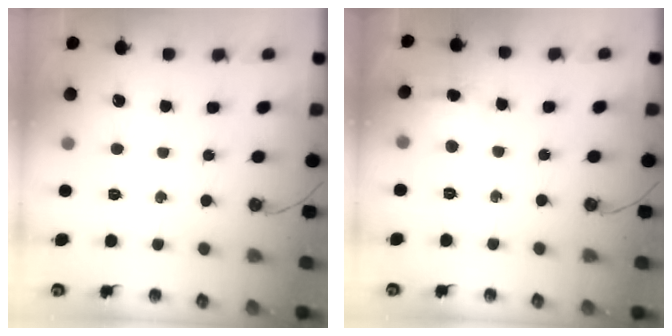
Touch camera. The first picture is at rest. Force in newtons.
{"total": 5.4, "press": 5.4, "slide": 0.9}